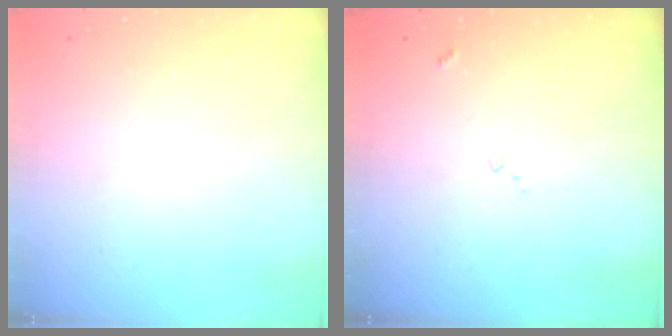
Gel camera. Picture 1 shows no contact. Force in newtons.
{"total": 7.5, "press": 7.5, "slide": 0.9}